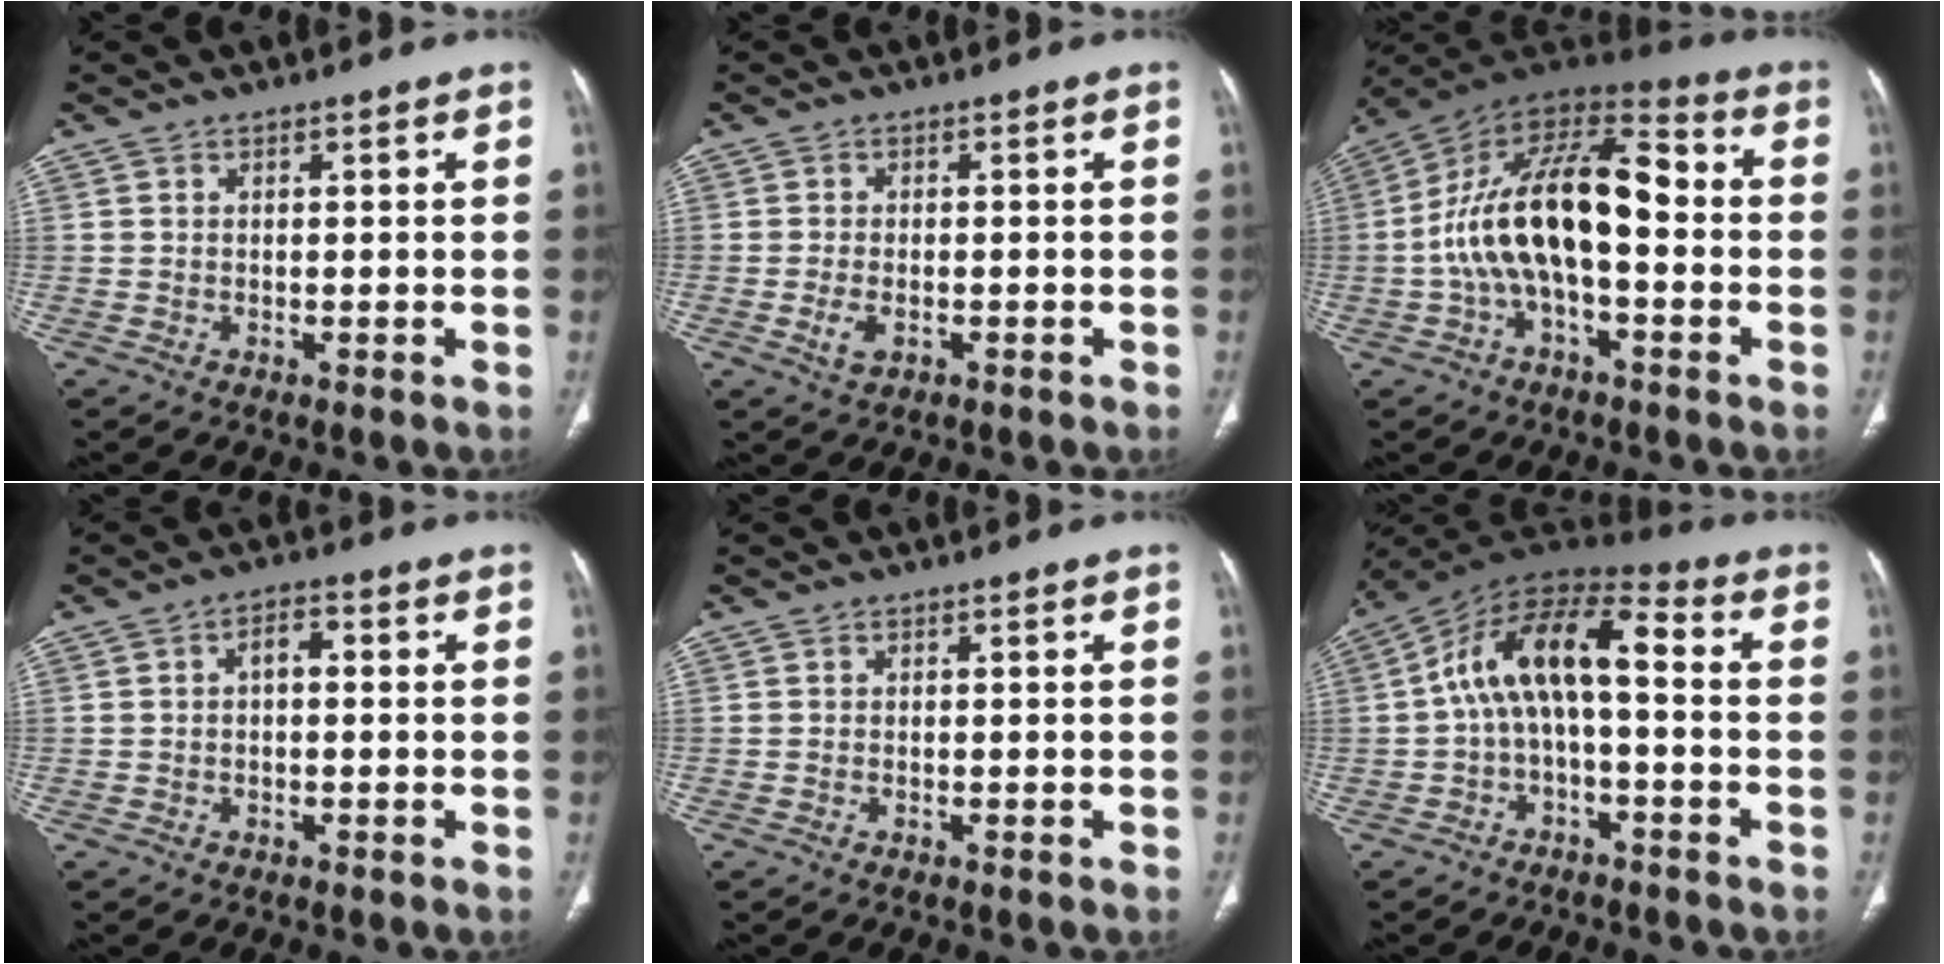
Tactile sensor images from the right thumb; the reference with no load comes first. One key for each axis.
{"total": 3.0, "fx": -1.0, "fy": 1.7, "fz": 2.2, "tx": -0.048, "ty": 0.001, "tz": -0.016}
{"total": 19.3, "fx": -1.8, "fy": 9.3, "fz": 16.8, "tx": -0.289, "ty": 0.054, "tz": -0.037}
{"total": 3.0, "fx": 0.1, "fy": 1.6, "fz": 2.6, "tx": -0.037, "ty": 0.012, "tz": -0.002}
{"total": 0.0}
{"total": 13.3, "fx": -0.3, "fy": 6.3, "fz": 11.7, "tx": -0.199, "ty": 0.058, "tz": -0.017}